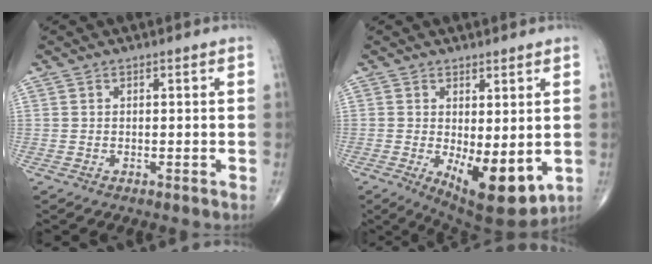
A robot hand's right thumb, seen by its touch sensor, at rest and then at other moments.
{"total": 11.1, "force": [-1.8, 4.6, 9.9], "torque": [-0.137, -0.027, -0.011]}